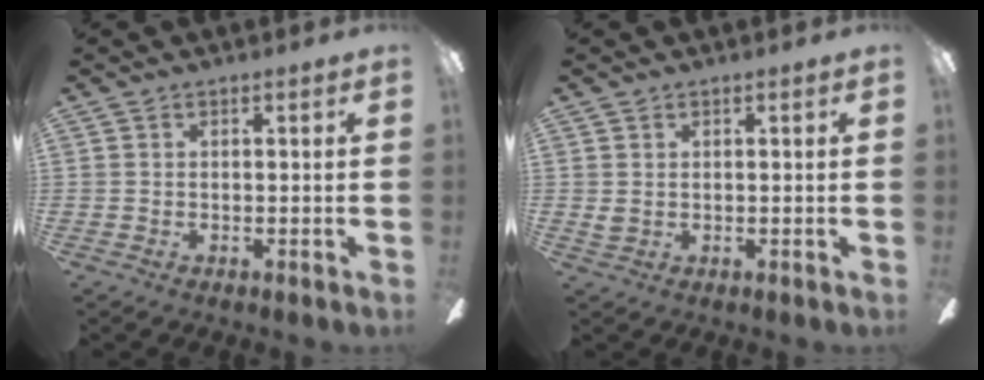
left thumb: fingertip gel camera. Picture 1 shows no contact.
{"total": 1.5, "force": [0.5, 1.3, 0.6], "torque": [-0.012, 0.003, 0.008]}